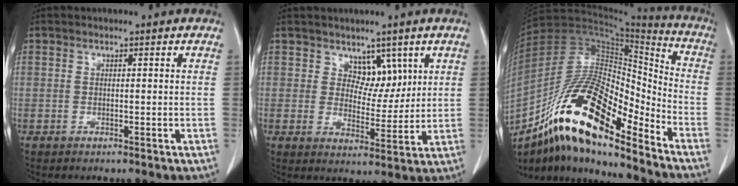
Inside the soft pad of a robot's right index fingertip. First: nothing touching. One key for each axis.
{"total": 4.8, "fx": 2.8, "fy": 3.0, "fz": 2.6, "tx": -0.028, "ty": -0.002, "tz": 0.049}
{"total": 20.6, "fx": -13.3, "fy": 5.3, "fz": 14.9, "tx": -0.286, "ty": 0.013, "tz": -0.233}